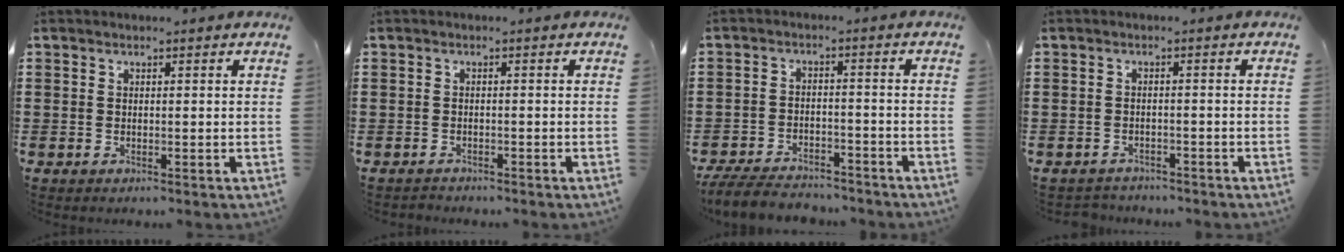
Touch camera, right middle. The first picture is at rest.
{"total": 1.1, "force": [-1.0, 0.4, -0.1], "torque": [-0.001, 0.005, -0.024]}
{"total": 5.8, "force": [-5.5, 1.2, 1.2], "torque": [-0.027, 0.009, -0.109]}
{"total": 1.8, "force": [-1.7, 0.5, -0.2], "torque": [-0.003, 0.002, -0.040]}